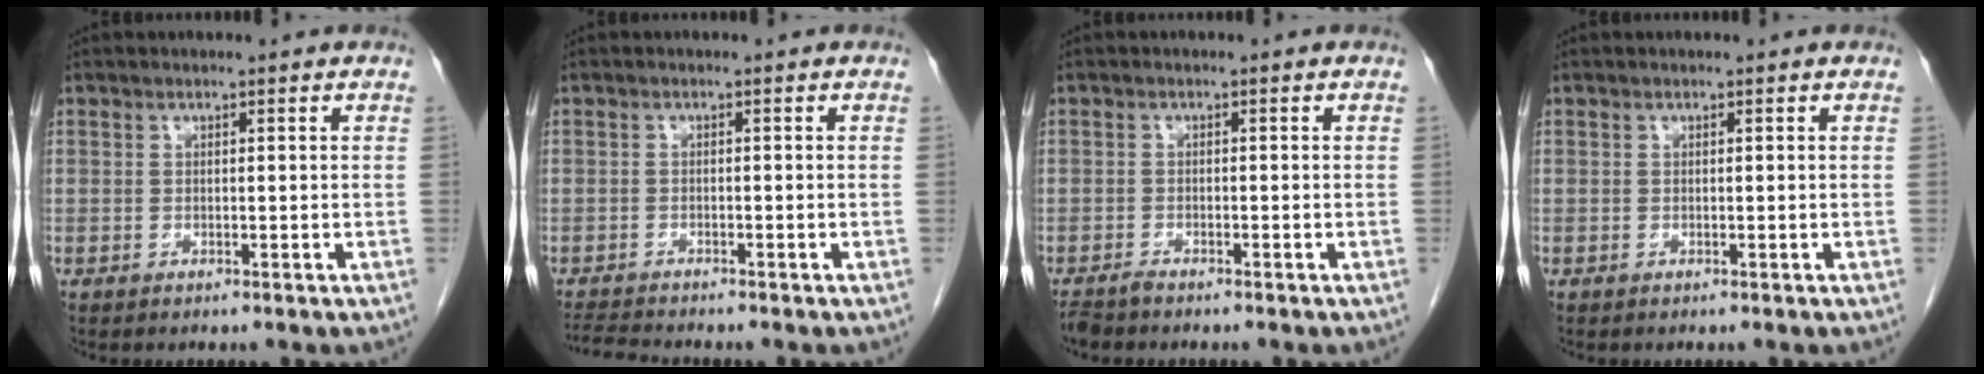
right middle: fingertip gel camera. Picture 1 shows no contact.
{"total": 3.5, "force": [-3.4, -0.4, 0.8], "torque": [-0.016, -0.018, -0.062]}
{"total": 1.6, "force": [-1.5, 0.1, 0.5], "torque": [-0.014, -0.005, -0.028]}
{"total": 0.0}